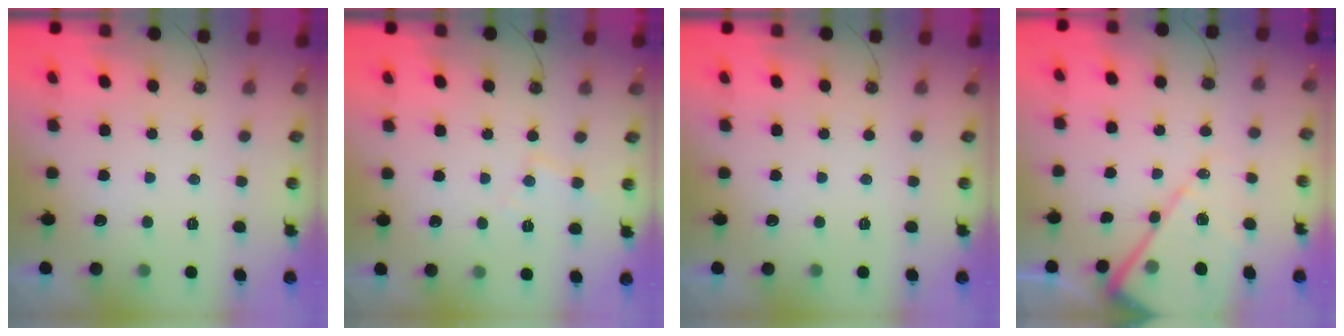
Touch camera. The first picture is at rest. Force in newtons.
{"total": 5.8, "press": 5.8, "slide": 0.4}
{"total": 0.0}
{"total": 14.0, "press": 13.9, "slide": 1.3}